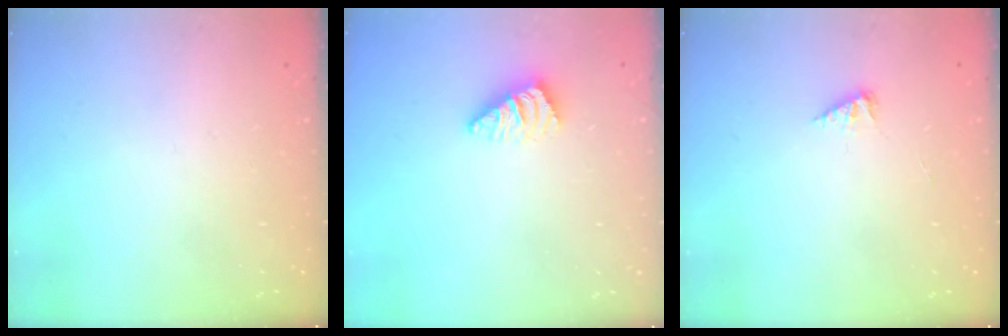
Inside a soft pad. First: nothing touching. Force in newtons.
{"total": 1.0, "press": 1.0, "slide": 0.3}
{"total": 2.2, "press": 2.2, "slide": 0.2}